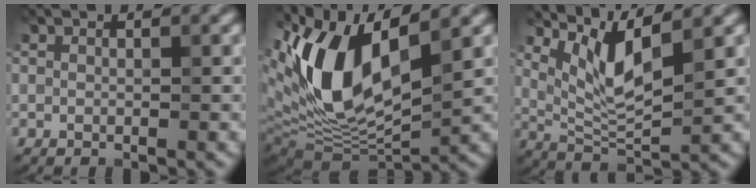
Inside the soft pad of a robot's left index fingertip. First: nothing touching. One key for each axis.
{"total": 12.4, "fx": 3.3, "fy": 5.7, "fz": 10.5, "tx": -0.216, "ty": -0.001, "tz": 0.058}
{"total": 5.1, "fx": 2.8, "fy": 1.2, "fz": 4.2, "tx": -0.088, "ty": -0.013, "tz": 0.058}